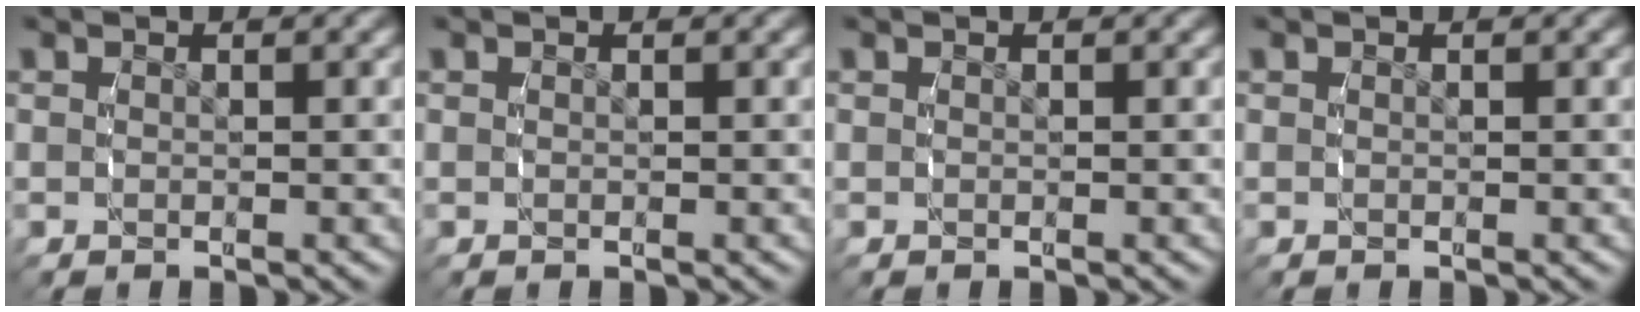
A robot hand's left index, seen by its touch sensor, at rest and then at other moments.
{"total": 0.0}
{"total": 0.0}
{"total": 0.0}